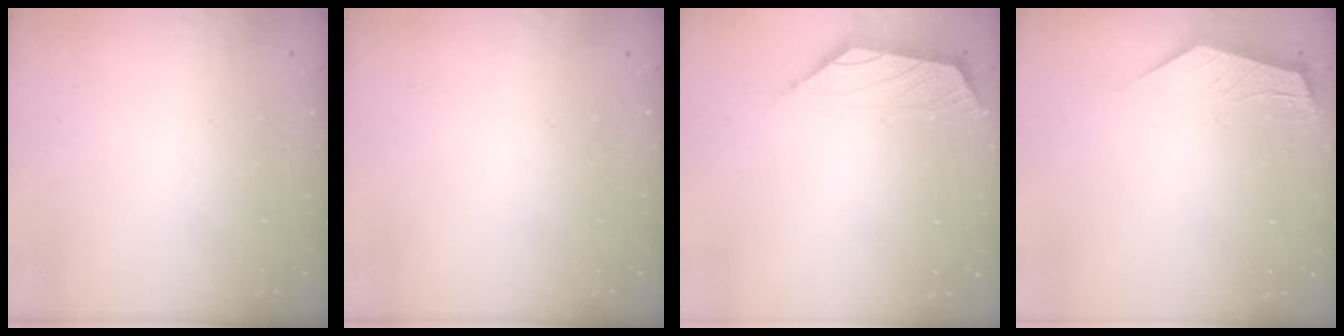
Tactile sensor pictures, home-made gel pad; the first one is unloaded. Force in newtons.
{"total": 0.0}
{"total": 1.6, "press": 1.5, "slide": 0.6}
{"total": 2.4, "press": 2.4, "slide": 0.3}